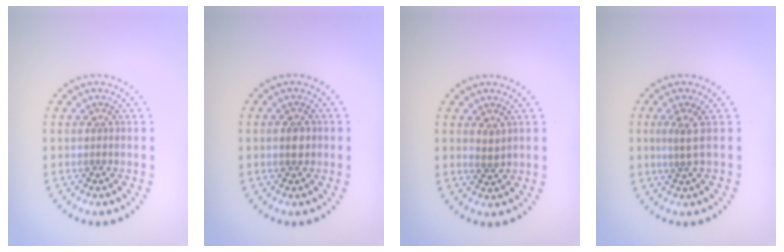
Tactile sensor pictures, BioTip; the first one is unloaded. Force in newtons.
{"total": 1.5, "press": 1.5, "slide": 0.3}
{"total": 1.1, "press": 0.9, "slide": 0.6}
{"total": 1.5, "press": 1.0, "slide": 1.1}